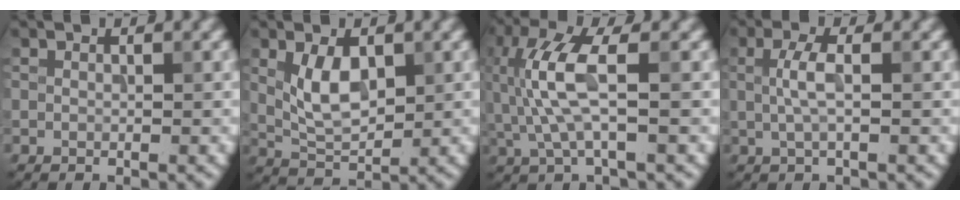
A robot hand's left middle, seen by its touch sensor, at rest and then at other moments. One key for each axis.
{"total": 4.3, "fx": 1.0, "fy": 2.3, "fz": 3.5, "tx": -0.073, "ty": -0.003, "tz": 0.021}
{"total": 6.1, "fx": 0.1, "fy": 1.8, "fz": 5.8, "tx": -0.147, "ty": 0.008, "tz": 0.002}
{"total": 2.4, "fx": 0.2, "fy": 0.6, "fz": 2.3, "tx": -0.049, "ty": 0.006, "tz": 0.004}